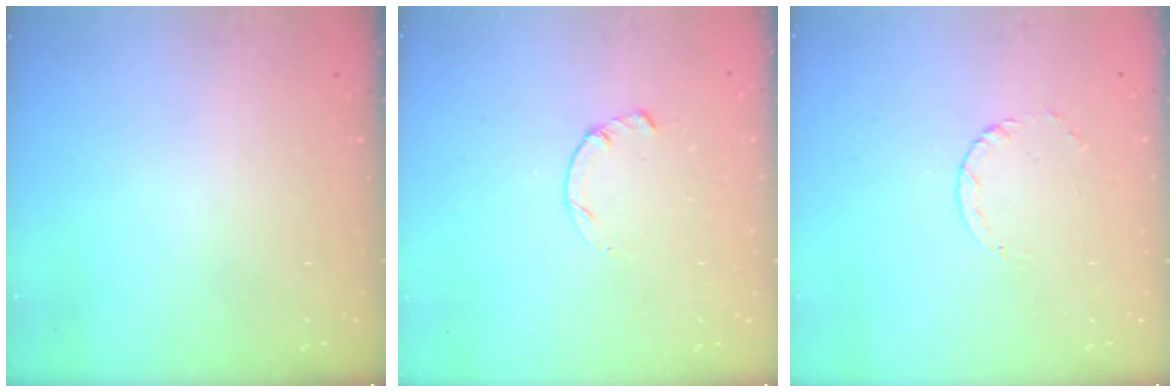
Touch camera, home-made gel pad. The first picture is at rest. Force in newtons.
{"total": 0.5, "press": 0.4, "slide": 0.3}
{"total": 2.4, "press": 2.4, "slide": 0.3}